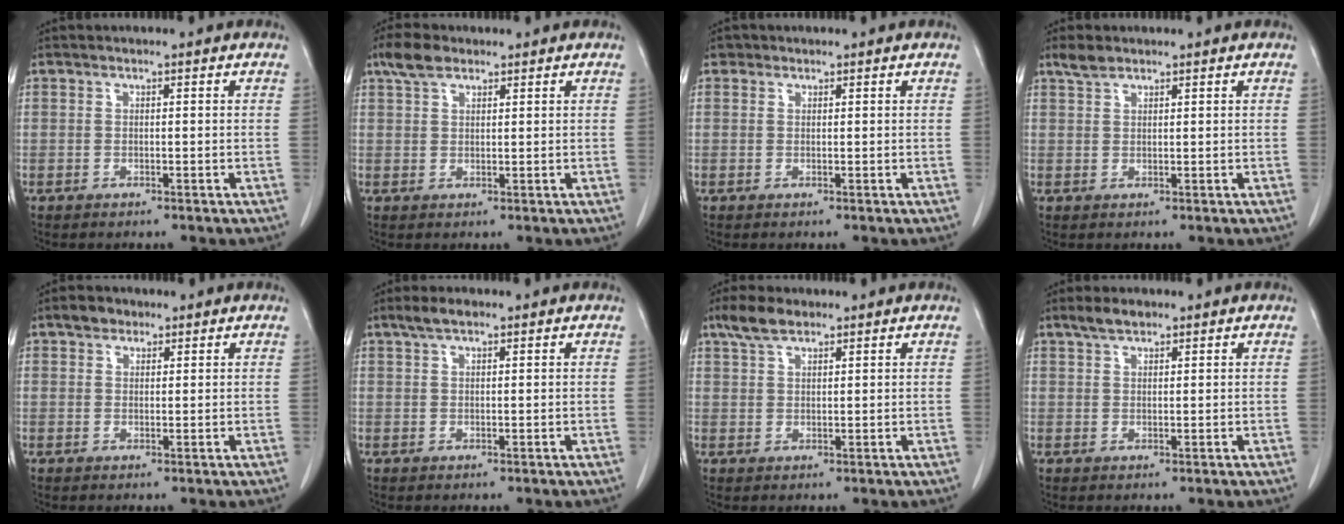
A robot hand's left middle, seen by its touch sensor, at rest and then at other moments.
{"total": 3.7, "force": [2.6, 1.8, 1.9], "torque": [-0.044, 0.014, 0.052]}
{"total": 0.8, "force": [0.5, 0.6, 0.0], "torque": [0.004, 0.003, 0.006]}
{"total": 2.0, "force": [1.7, 0.8, 0.8], "torque": [-0.021, 0.007, 0.034]}
{"total": 2.5, "force": [1.7, 1.6, 0.8], "torque": [-0.015, 0.009, 0.026]}
{"total": 2.7, "force": [1.9, 0.9, 1.7], "torque": [-0.038, 0.013, 0.037]}
{"total": 4.2, "force": [3.1, 1.6, 2.3], "torque": [-0.057, 0.012, 0.063]}
{"total": 2.9, "force": [2.2, 1.1, 1.5], "torque": [-0.034, 0.009, 0.041]}